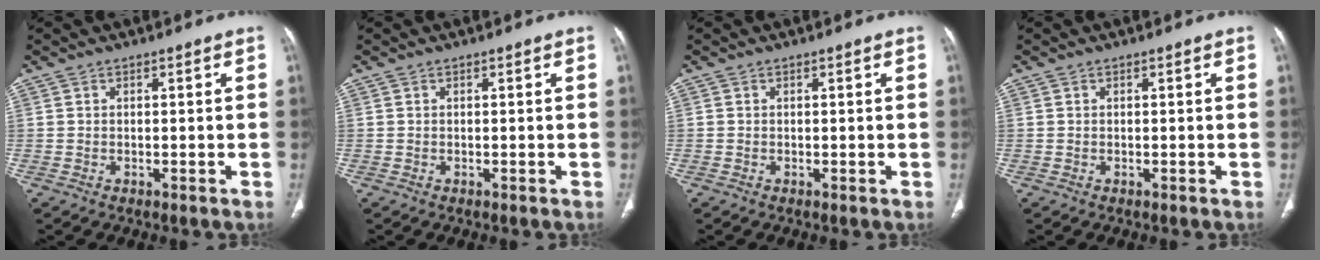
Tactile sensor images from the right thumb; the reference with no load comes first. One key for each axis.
{"total": 0.0}
{"total": 0.0}
{"total": 0.0}